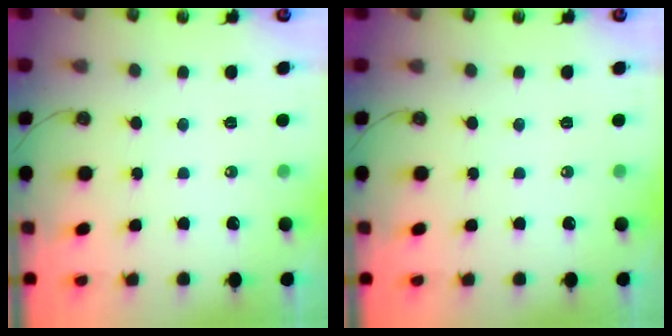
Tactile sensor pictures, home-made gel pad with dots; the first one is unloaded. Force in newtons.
{"total": 0.0}